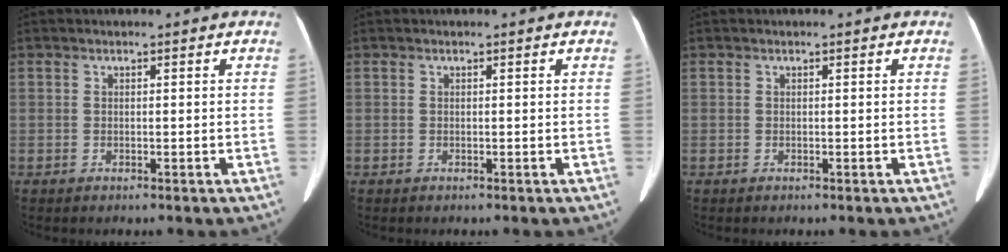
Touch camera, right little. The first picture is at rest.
{"total": 0.0}
{"total": 0.0}